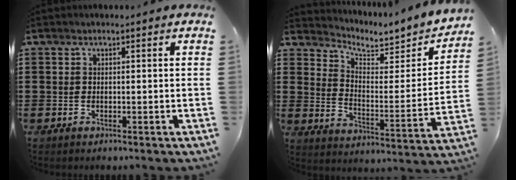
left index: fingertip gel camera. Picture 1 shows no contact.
{"total": 4.5, "force": [4.2, 1.3, 0.9], "torque": [-0.039, -0.037, 0.067]}